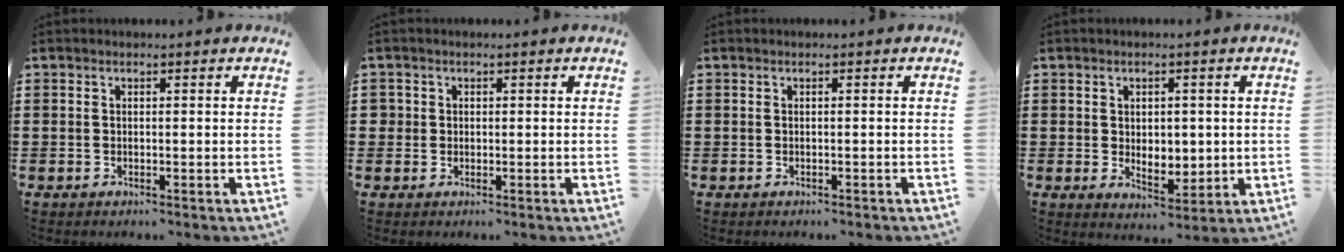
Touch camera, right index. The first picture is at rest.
{"total": 1.3, "force": [0.3, 1.3, 0.1], "torque": [-0.007, 0.007, 0.004]}
{"total": 0.0}
{"total": 3.7, "force": [0.7, 2.8, 2.2], "torque": [-0.035, 0.005, 0.009]}